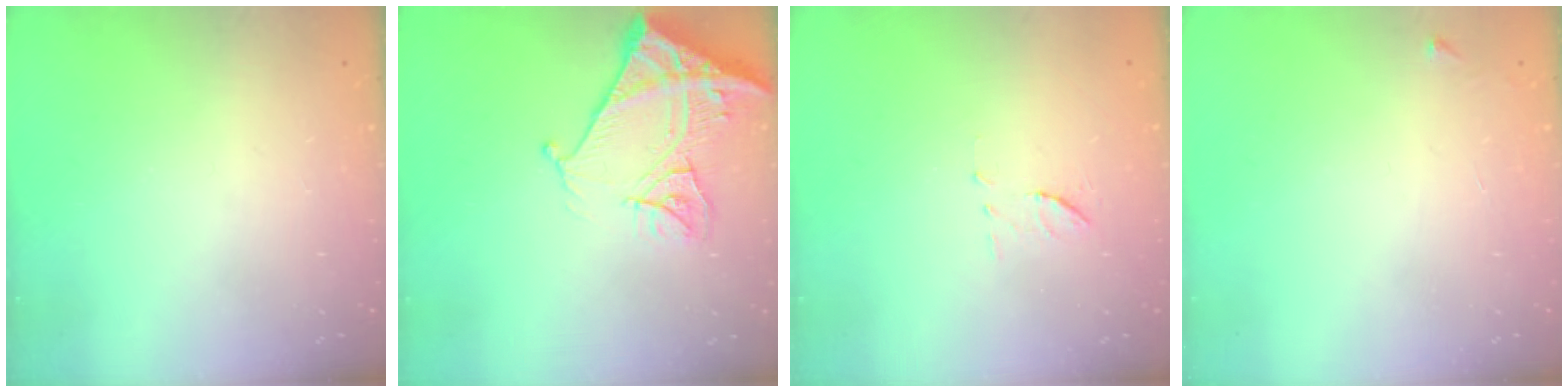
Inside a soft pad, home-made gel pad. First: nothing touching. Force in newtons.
{"total": 15.3, "press": 15.2, "slide": 1.7}
{"total": 6.8, "press": 6.6, "slide": 1.8}
{"total": 2.6, "press": 2.6, "slide": 0.3}